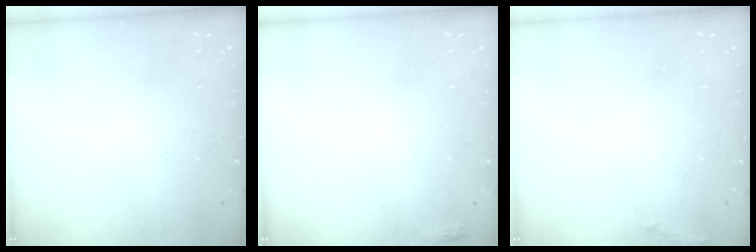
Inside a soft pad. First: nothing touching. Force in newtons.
{"total": 3.2, "press": 2.9, "slide": 1.3}
{"total": 5.2, "press": 4.9, "slide": 1.8}